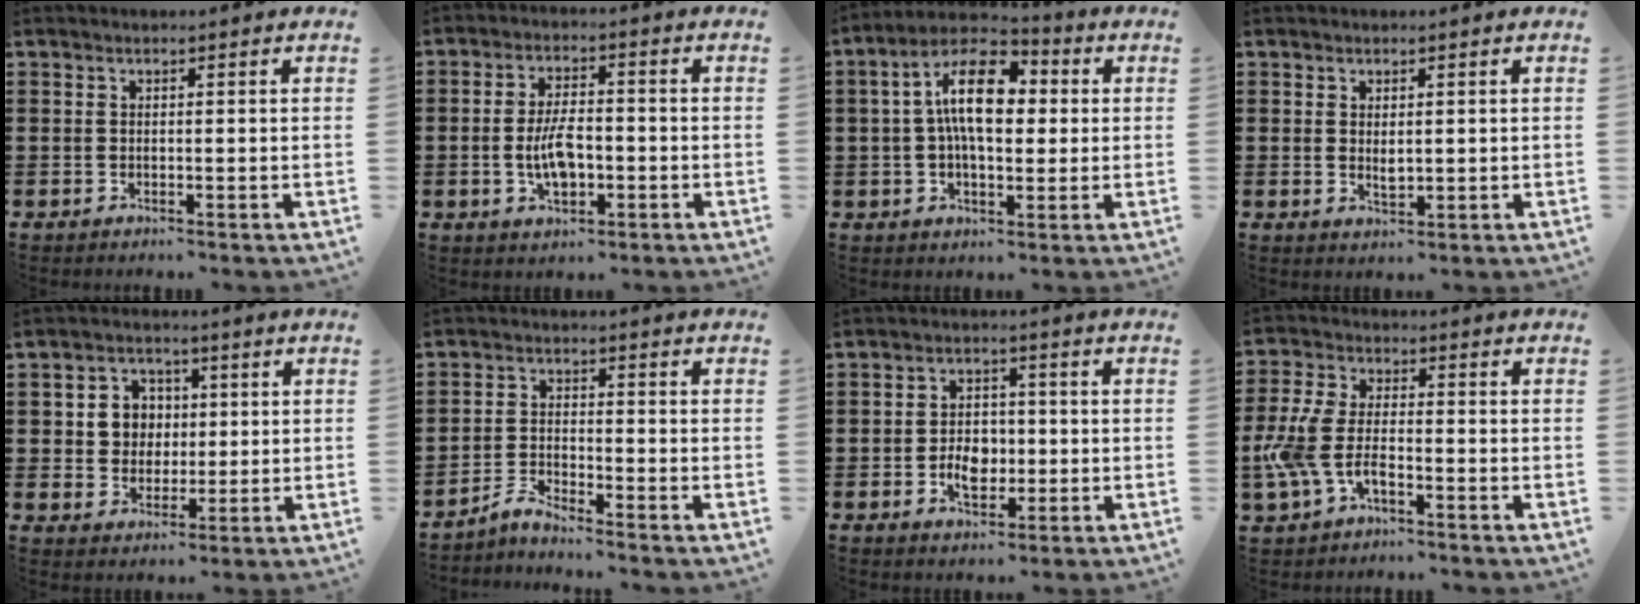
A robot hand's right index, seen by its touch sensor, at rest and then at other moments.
{"total": 6.2, "force": [-1.3, 2.8, 5.3], "torque": [-0.113, 0.002, -0.028]}
{"total": 11.2, "force": [1.7, 5.6, 9.5], "torque": [-0.183, 0.007, 0.024]}
{"total": 1.5, "force": [0.5, 0.7, 1.2], "torque": [-0.023, 0.003, 0.008]}
{"total": 5.6, "force": [0.6, 5.2, 1.8], "torque": [-0.059, 0.017, 0.009]}
{"total": 3.1, "force": [-3.0, 0.0, 0.4], "torque": [-0.020, 0.002, -0.063]}
{"total": 5.3, "force": [-1.5, 3.4, 3.8], "torque": [-0.068, 0.005, -0.029]}
{"total": 6.7, "force": [-2.8, 3.4, 5.0], "torque": [-0.136, -0.005, -0.061]}